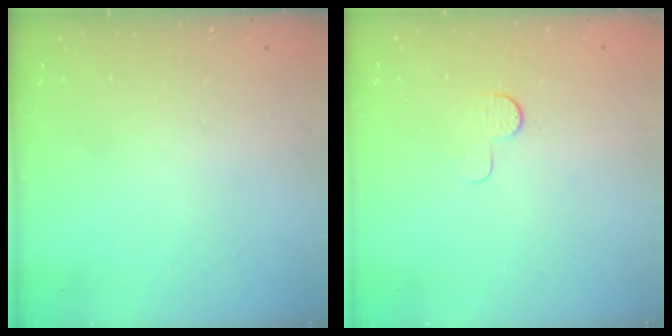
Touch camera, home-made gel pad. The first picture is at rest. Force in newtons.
{"total": 5.1, "press": 5.1, "slide": 0.5}